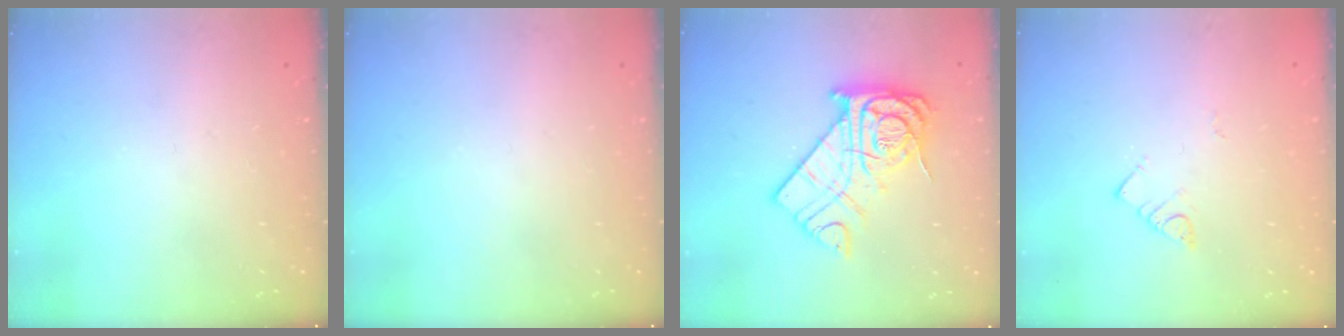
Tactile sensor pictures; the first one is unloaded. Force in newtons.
{"total": 0.0}
{"total": 16.8, "press": 16.7, "slide": 1.7}
{"total": 2.9, "press": 2.9, "slide": 0.3}